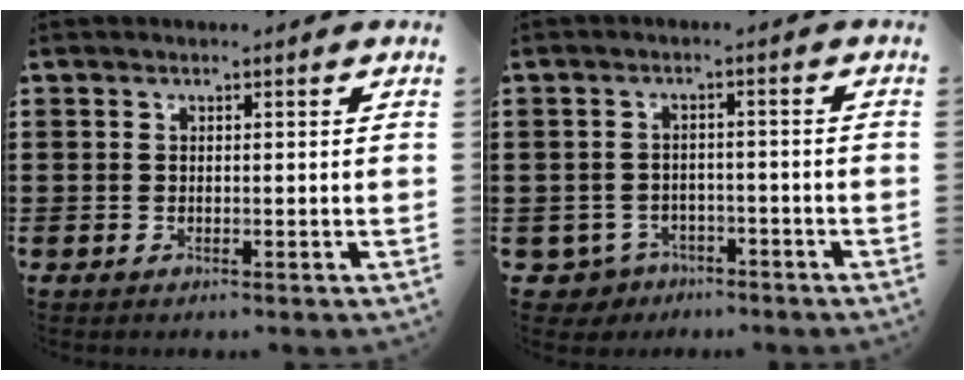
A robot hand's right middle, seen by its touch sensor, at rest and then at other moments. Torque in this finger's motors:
{"motor_torque": [0.98, 1.02, -0.02, -0.02]}